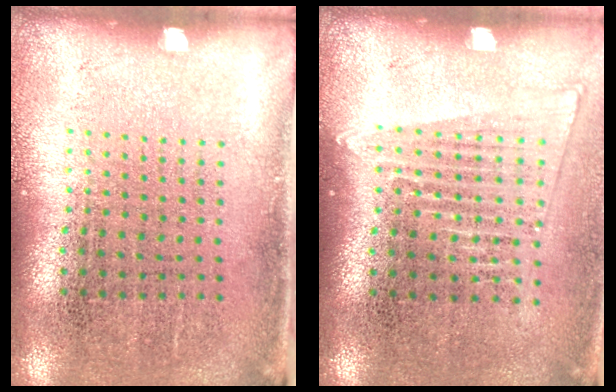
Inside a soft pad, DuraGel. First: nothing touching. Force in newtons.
{"total": 1.4, "press": 1.3, "slide": 0.6}